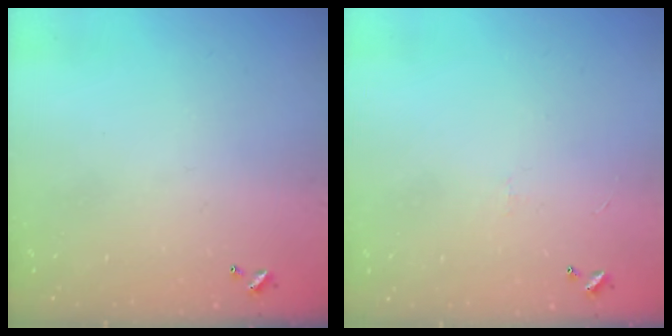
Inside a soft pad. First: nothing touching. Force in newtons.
{"total": 0.7, "press": 0.3, "slide": 0.7}